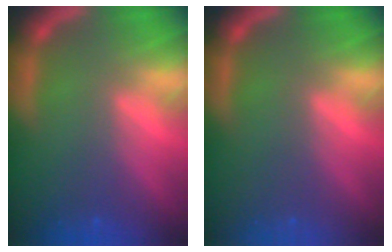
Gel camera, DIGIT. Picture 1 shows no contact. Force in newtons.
{"total": 0.0}